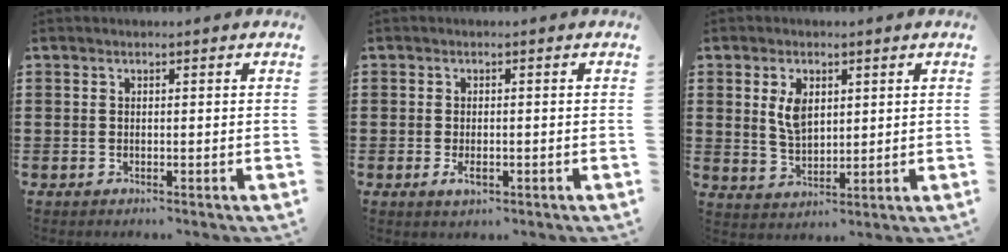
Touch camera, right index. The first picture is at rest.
{"total": 2.0, "force": [-0.6, 0.7, 1.7], "torque": [-0.034, -0.004, -0.010]}
{"total": 5.0, "force": [1.7, 2.9, 3.7], "torque": [-0.082, 0.009, 0.030]}